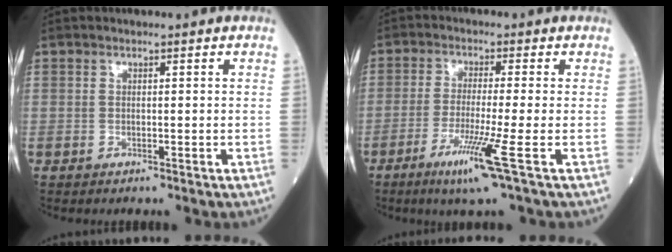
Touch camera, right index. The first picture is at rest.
{"total": 7.4, "force": [-3.5, -1.5, 6.3], "torque": [-0.119, -0.025, -0.066]}